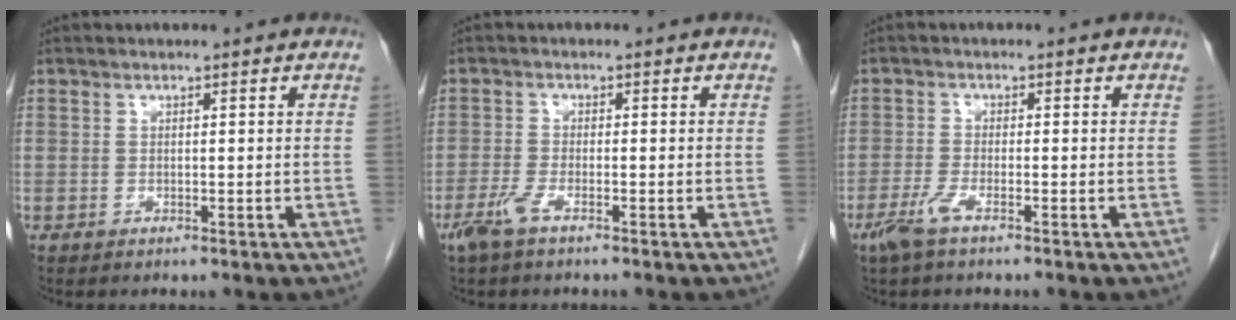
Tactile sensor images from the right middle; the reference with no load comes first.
{"total": 3.0, "force": [-2.0, 0.3, 2.2], "torque": [-0.053, -0.006, -0.045]}
{"total": 3.3, "force": [-2.1, 0.2, 2.4], "torque": [-0.058, -0.007, -0.048]}